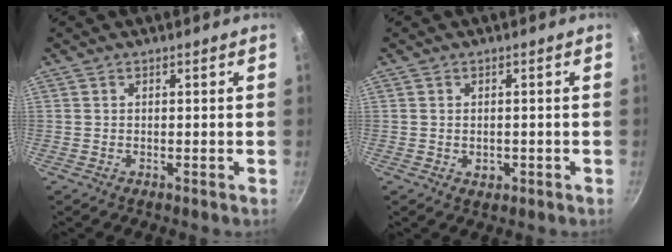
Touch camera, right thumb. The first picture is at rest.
{"total": 2.0, "force": [-0.5, 1.5, 1.3], "torque": [-0.017, 0.000, -0.006]}